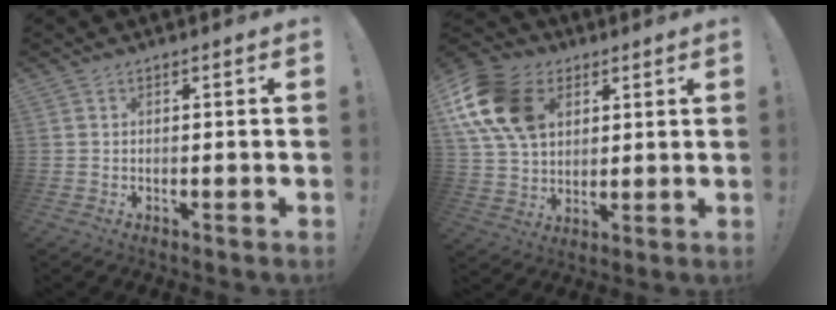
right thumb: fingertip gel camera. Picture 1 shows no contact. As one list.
[{"total": 18.7, "force": [6.8, 13.6, 10.9], "torque": [-0.203, -0.016, 0.134]}]